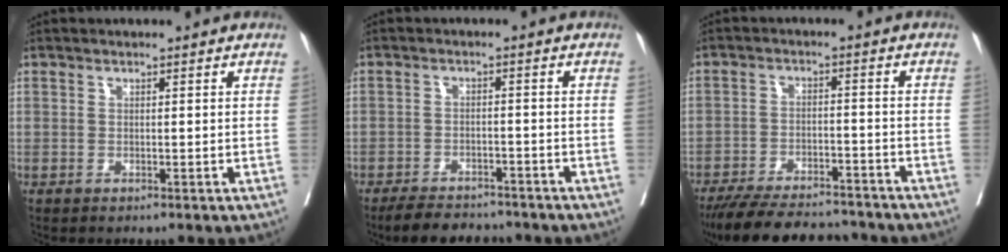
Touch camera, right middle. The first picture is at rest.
{"total": 7.6, "force": [-6.8, 2.3, 2.3], "torque": [-0.031, -0.006, -0.102]}
{"total": 15.4, "force": [-13.8, 3.4, 5.8], "torque": [-0.106, -0.007, -0.204]}